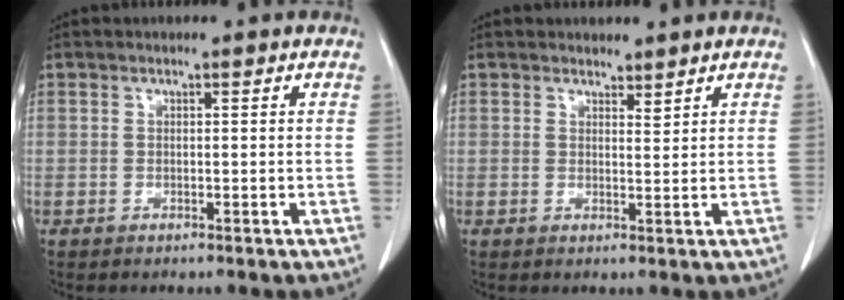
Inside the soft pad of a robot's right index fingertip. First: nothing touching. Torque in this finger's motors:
{"motor_torque": [-0.22, 0.04, 0.00, 0.00]}